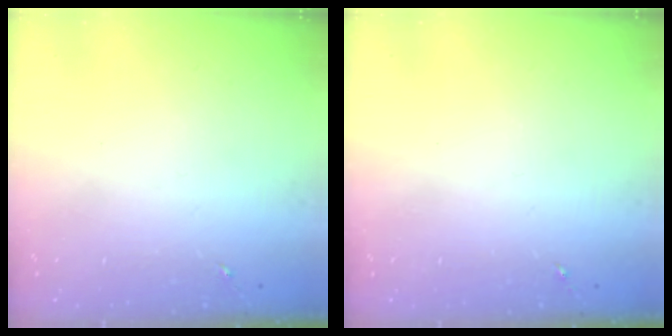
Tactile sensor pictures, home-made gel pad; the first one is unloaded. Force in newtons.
{"total": 0.0}